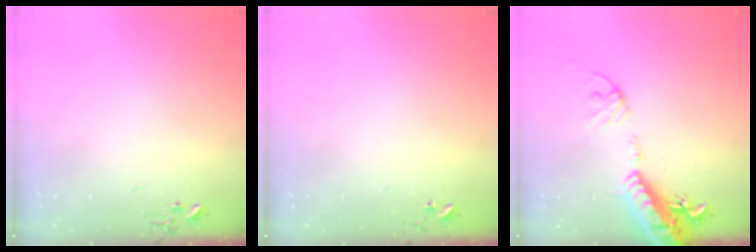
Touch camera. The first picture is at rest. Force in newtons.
{"total": 3.5, "press": 3.4, "slide": 0.4}
{"total": 17.2, "press": 16.7, "slide": 3.9}